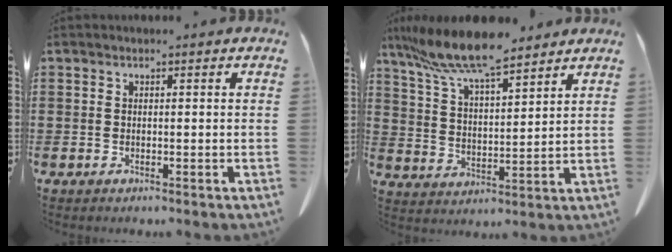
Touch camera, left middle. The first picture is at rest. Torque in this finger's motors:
{"motor_torque": [0.85, 0.74, 0.56, 0.11]}